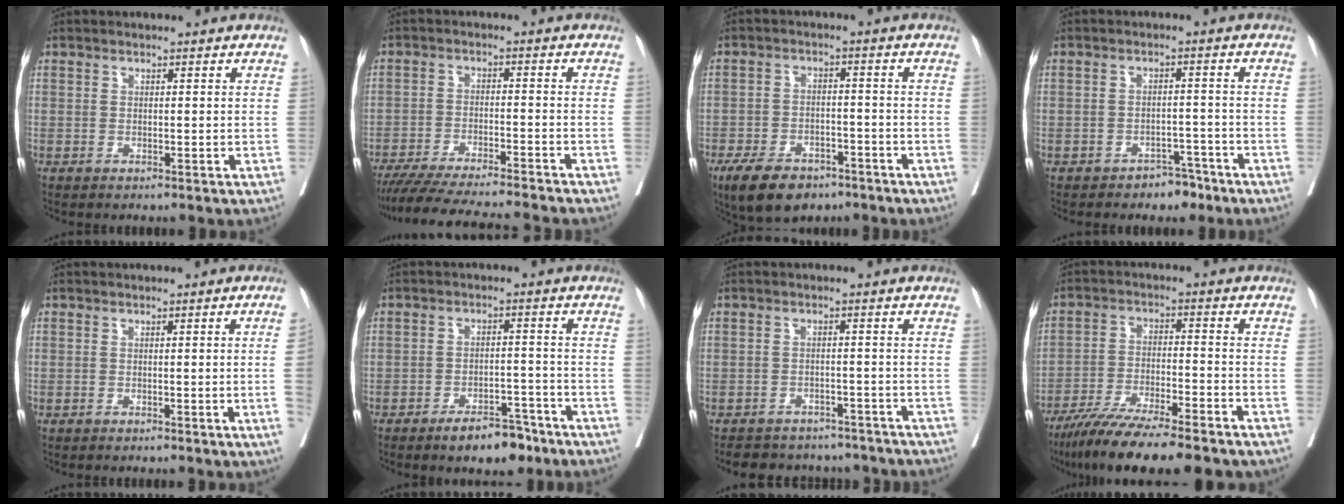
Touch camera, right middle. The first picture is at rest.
{"total": 15.8, "force": [-14.2, -0.2, 6.8], "torque": [-0.107, -0.030, -0.215]}
{"total": 9.3, "force": [-6.6, 4.3, 4.9], "torque": [-0.083, -0.005, -0.107]}
{"total": 3.0, "force": [-2.4, 1.6, 0.9], "torque": [-0.008, 0.008, -0.030]}
{"total": 2.7, "force": [-0.4, -1.3, 2.4], "torque": [-0.033, -0.001, -0.006]}
{"total": 6.1, "force": [-4.5, 1.9, 3.5], "torque": [-0.048, 0.004, -0.067]}
{"total": 12.7, "force": [-11.3, 4.7, 3.4], "torque": [-0.057, 0.012, -0.127]}
{"total": 13.8, "force": [-11.1, 0.7, 8.1], "torque": [-0.134, -0.036, -0.183]}